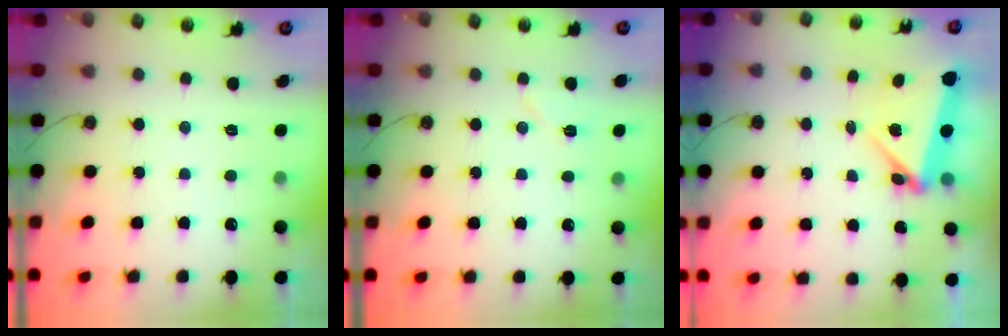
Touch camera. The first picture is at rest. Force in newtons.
{"total": 6.6, "press": 6.4, "slide": 1.6}
{"total": 6.3, "press": 5.3, "slide": 3.4}